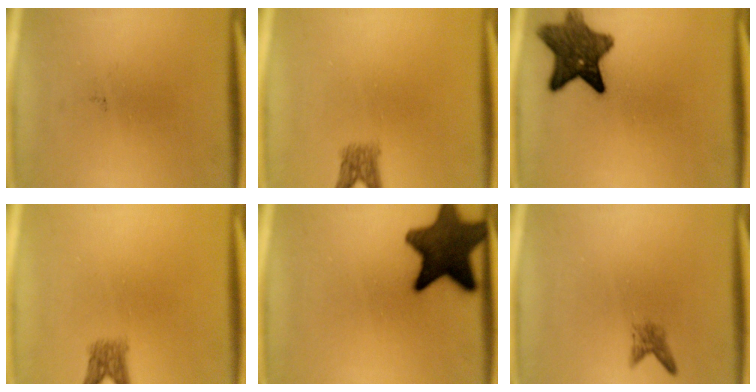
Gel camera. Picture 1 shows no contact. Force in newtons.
{"total": 2.5}
{"total": 9.7}
{"total": 2.5}
{"total": 14.3}
{"total": 1.6}